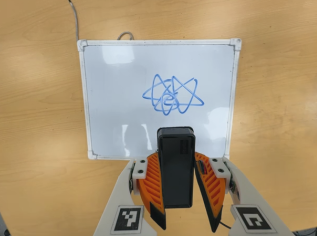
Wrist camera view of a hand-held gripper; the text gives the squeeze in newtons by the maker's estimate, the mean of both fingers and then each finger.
{"total": 6.1, "left": 5.6, "right": 6.5}